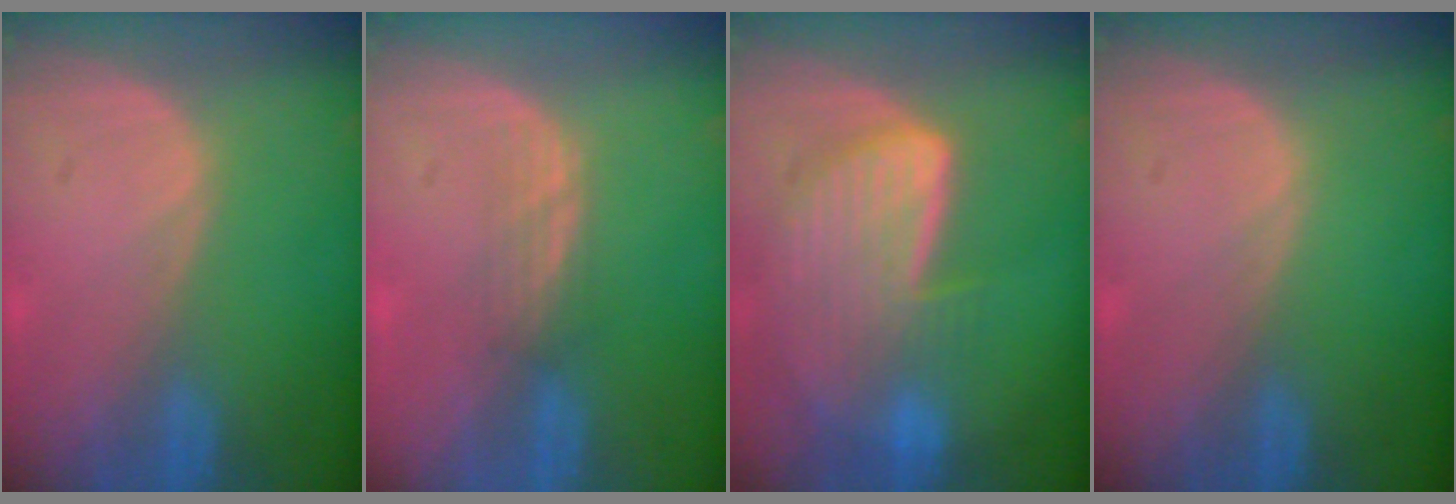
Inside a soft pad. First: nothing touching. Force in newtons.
{"total": 2.1, "press": 2.1, "slide": 0.2}
{"total": 8.5, "press": 7.7, "slide": 3.6}
{"total": 0.0}